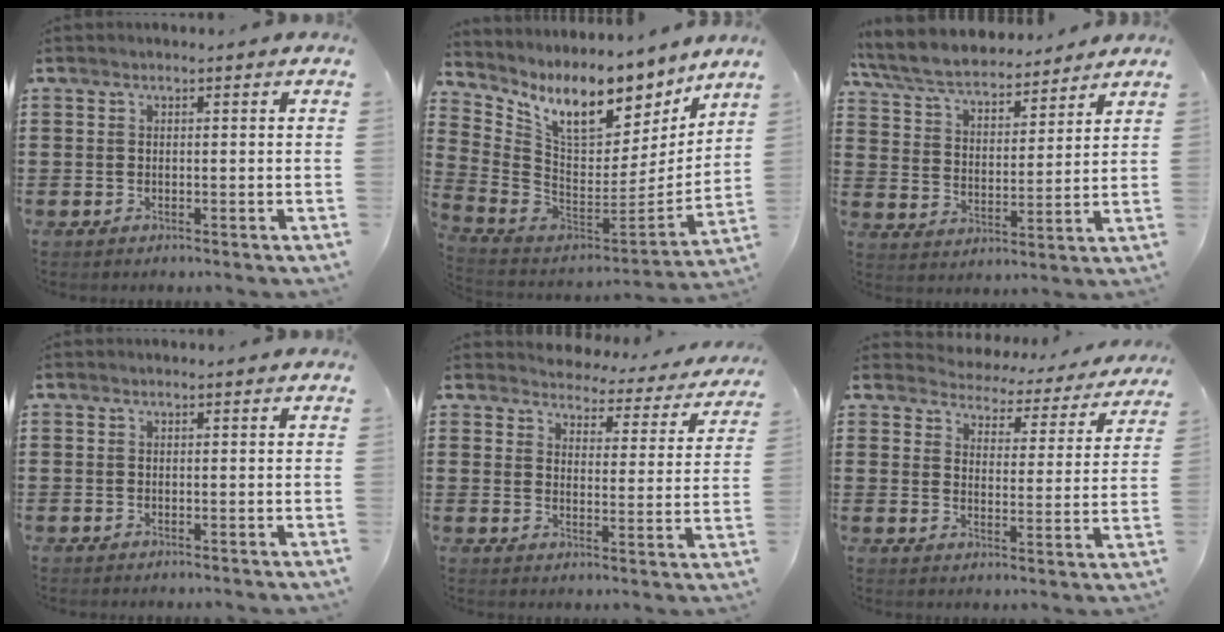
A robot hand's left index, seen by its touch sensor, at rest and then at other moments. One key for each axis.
{"total": 12.4, "fx": 8.9, "fy": 4.8, "fz": 7.2, "tx": -0.154, "ty": -0.057, "tz": 0.156}
{"total": 7.4, "fx": 6.9, "fy": 1.3, "fz": 2.5, "tx": -0.078, "ty": -0.032, "tz": 0.120}
{"total": 0.0}
{"total": 3.6, "fx": 3.5, "fy": 0.5, "fz": 0.0, "tx": -0.023, "ty": -0.030, "tz": 0.057}
{"total": 3.4, "fx": 3.4, "fy": 0.4, "fz": -0.2, "tx": -0.021, "ty": -0.029, "tz": 0.052}